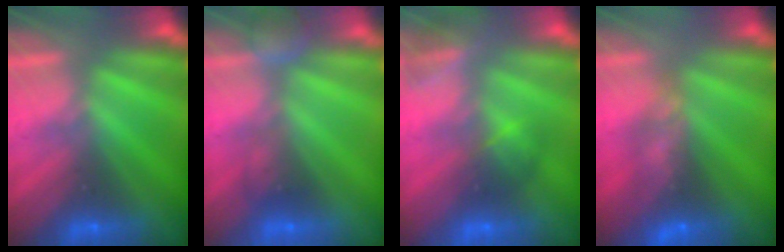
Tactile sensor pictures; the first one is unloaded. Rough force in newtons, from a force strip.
{"total": 2.4}
{"total": 3.6}
{"total": 8.0}